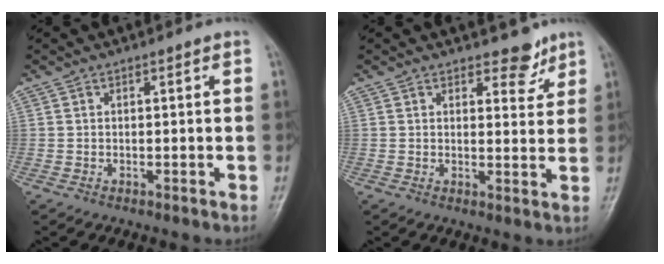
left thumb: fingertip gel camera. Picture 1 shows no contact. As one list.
[{"total": 4.1, "force": [3.3, 2.1, 1.4], "torque": [0.008, -0.023, 0.044]}]